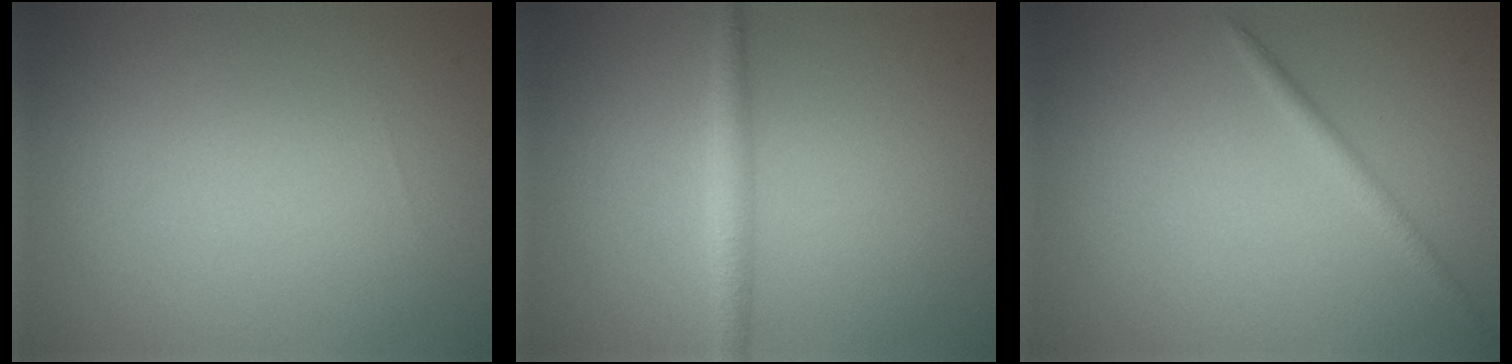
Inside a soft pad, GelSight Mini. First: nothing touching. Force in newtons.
{"total": 2.1, "press": 2.1, "slide": 0.0}
{"total": 1.3, "press": 1.3, "slide": 0.0}